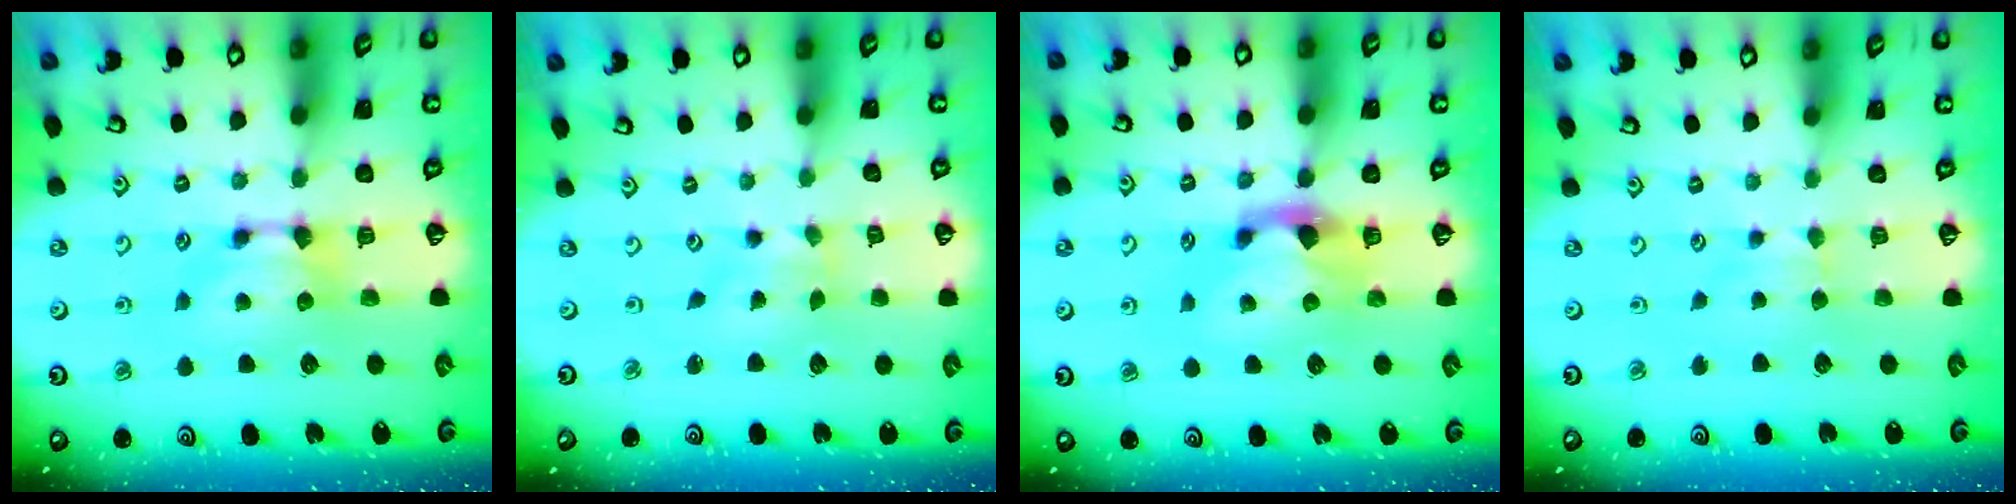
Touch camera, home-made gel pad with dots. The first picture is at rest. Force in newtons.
{"total": 2.7, "press": 2.6, "slide": 1.0}
{"total": 2.1, "press": 1.6, "slide": 1.2}
{"total": 1.5, "press": 1.5, "slide": 0.3}